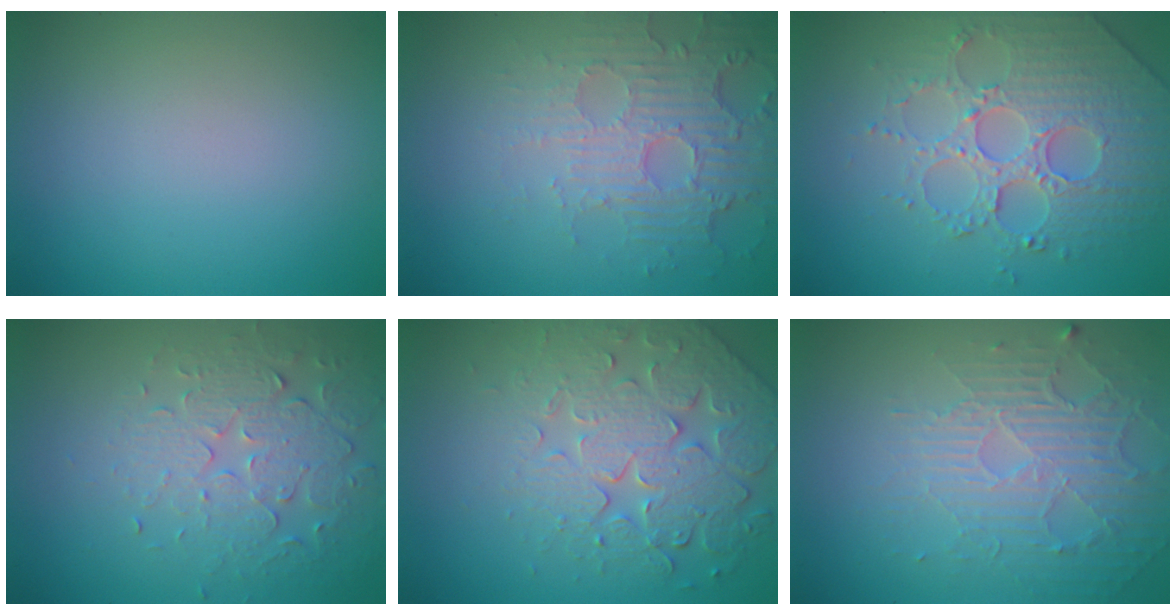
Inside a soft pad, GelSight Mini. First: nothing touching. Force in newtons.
{"total": 5.5, "press": 3.7, "slide": 4.0}
{"total": 5.1, "press": 4.9, "slide": 1.2}
{"total": 4.4, "press": 3.5, "slide": 2.7}
{"total": 5.8, "press": 5.2, "slide": 2.7}
{"total": 5.0, "press": 3.2, "slide": 3.8}